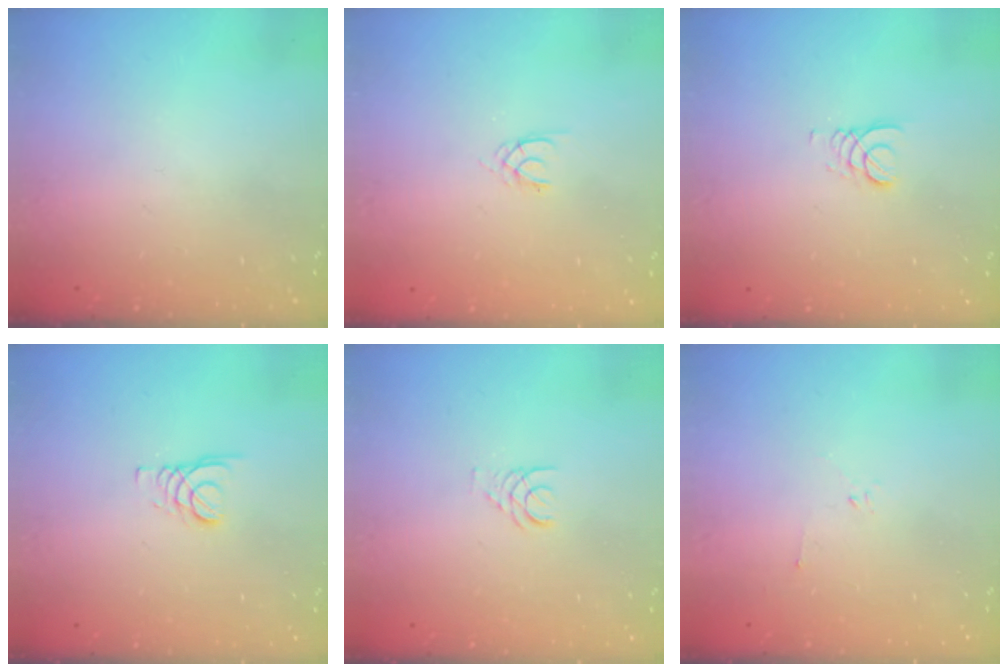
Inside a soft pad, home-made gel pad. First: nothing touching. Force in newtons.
{"total": 1.3, "press": 1.2, "slide": 0.3}
{"total": 2.2, "press": 2.2, "slide": 0.3}
{"total": 1.8, "press": 1.8, "slide": 0.2}
{"total": 1.4, "press": 1.4, "slide": 0.2}
{"total": 2.2, "press": 2.1, "slide": 0.7}